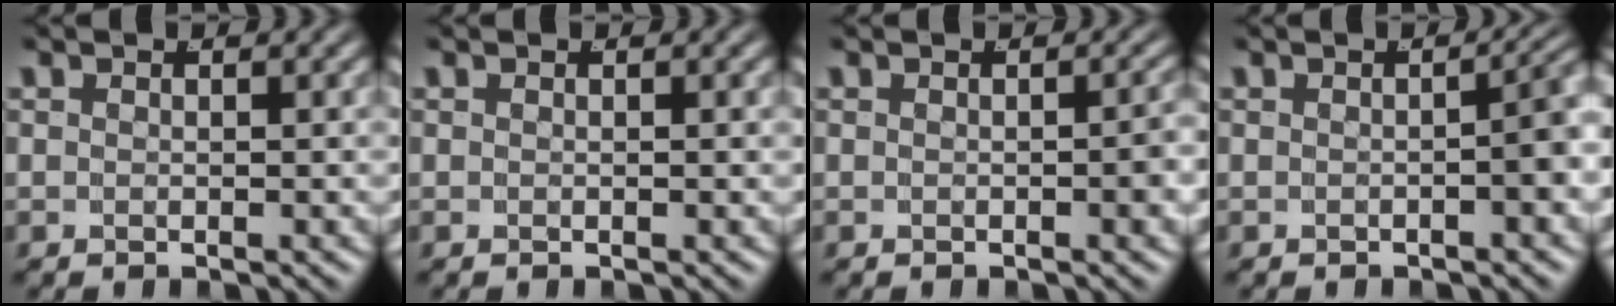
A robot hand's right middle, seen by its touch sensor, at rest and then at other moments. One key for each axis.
{"total": 0.0}
{"total": 1.0, "fx": -0.4, "fy": 0.1, "fz": 1.0, "tx": -0.009, "ty": 0.003, "tz": -0.007}
{"total": 3.0, "fx": -0.7, "fy": 0.7, "fz": 2.8, "tx": -0.024, "ty": 0.007, "tz": -0.011}